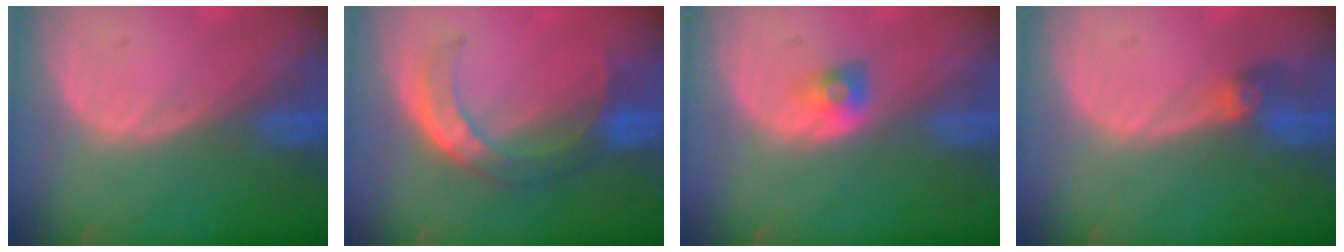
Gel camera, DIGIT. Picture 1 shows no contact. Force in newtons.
{"total": 7.9, "press": 6.6, "slide": 4.3}
{"total": 2.3, "press": 2.2, "slide": 0.5}
{"total": 3.0, "press": 2.6, "slide": 1.4}